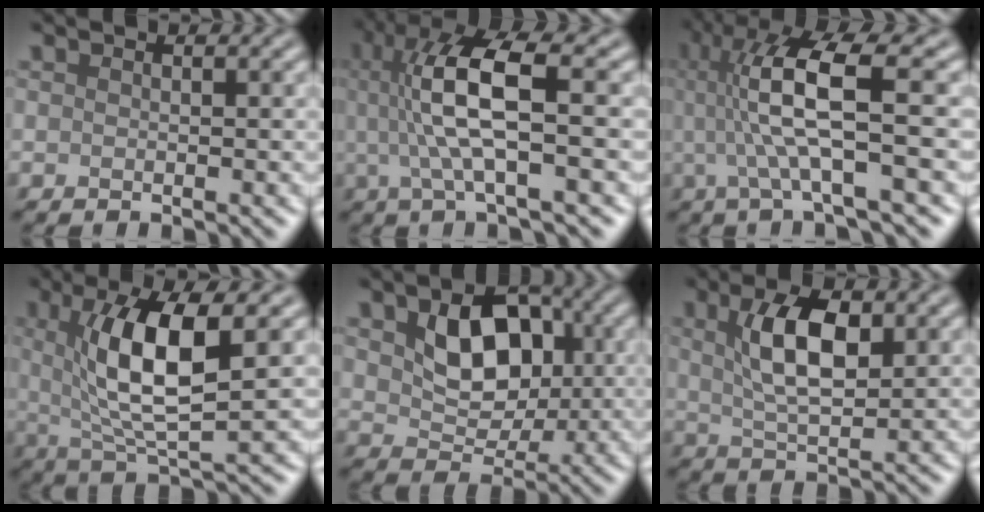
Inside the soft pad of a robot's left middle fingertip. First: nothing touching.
{"total": 8.0, "force": [0.9, 2.1, 7.7], "torque": [-0.153, 0.008, 0.019]}
{"total": 8.2, "force": [0.9, 1.7, 8.0], "torque": [-0.145, 0.009, 0.018]}
{"total": 8.4, "force": [1.6, 2.4, 7.9], "torque": [-0.140, -0.008, 0.031]}
{"total": 6.9, "force": [1.2, 4.8, 4.8], "torque": [-0.089, -0.005, 0.019]}
{"total": 5.8, "force": [1.7, 2.4, 5.0], "torque": [-0.096, 0.007, 0.029]}